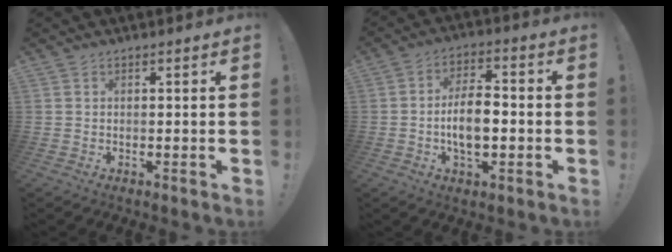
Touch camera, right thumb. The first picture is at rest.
{"total": 9.9, "force": [-2.1, 5.1, 8.2], "torque": [-0.142, 0.010, -0.039]}